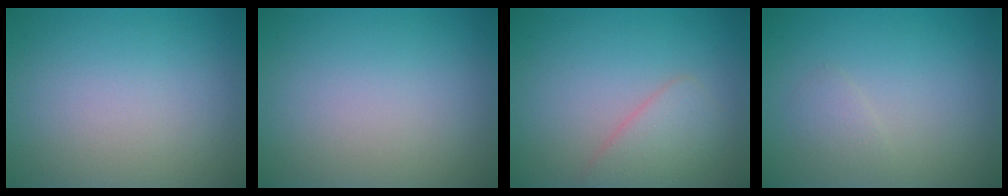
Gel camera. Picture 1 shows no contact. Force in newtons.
{"total": 0.0}
{"total": 2.6, "press": 2.6, "slide": 0.1}
{"total": 1.0, "press": 1.0, "slide": 0.0}